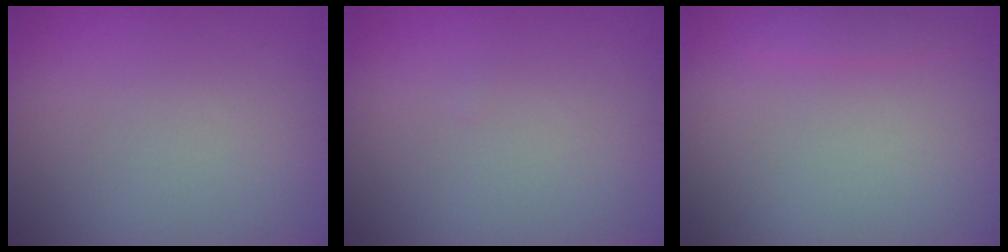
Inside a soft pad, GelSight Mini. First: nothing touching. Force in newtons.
{"total": 0.0}
{"total": 1.0, "press": 1.0, "slide": 0.1}